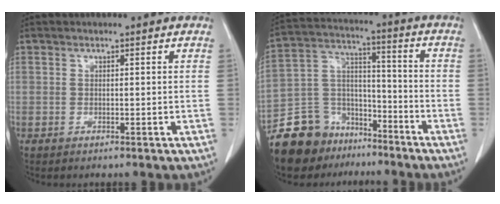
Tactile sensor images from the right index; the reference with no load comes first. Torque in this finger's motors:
{"motor_torque": [-0.07, -0.31, -0.52, -0.21]}